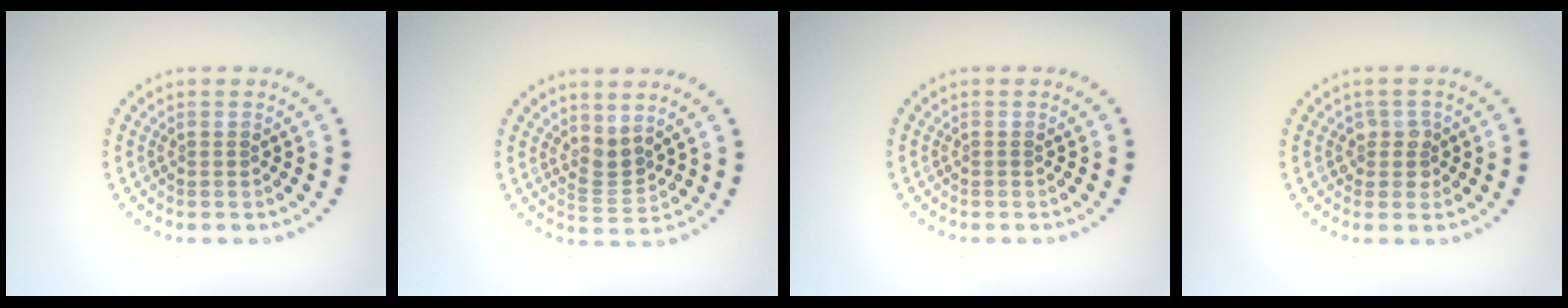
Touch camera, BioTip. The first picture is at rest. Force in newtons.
{"total": 2.2, "press": 1.5, "slide": 1.6}
{"total": 0.0}
{"total": 1.6, "press": 1.4, "slide": 0.8}